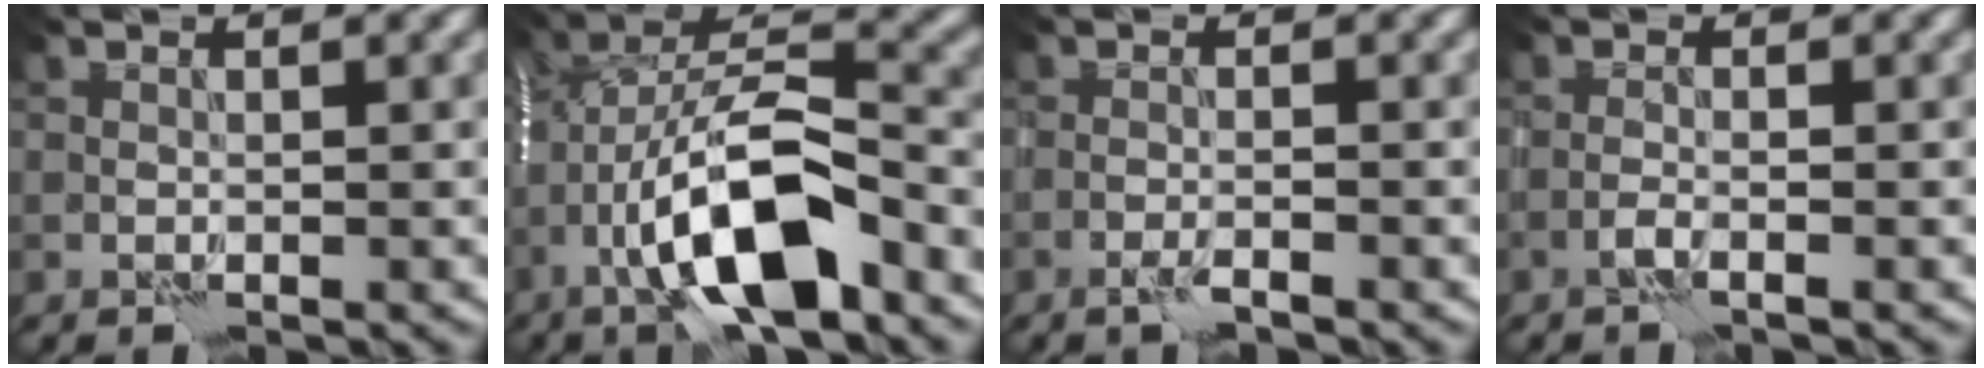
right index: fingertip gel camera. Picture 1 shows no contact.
{"total": 11.7, "force": [-5.2, 3.7, 9.8], "torque": [-0.178, 0.020, -0.087]}
{"total": 1.2, "force": [-0.9, -0.3, 0.7], "torque": [-0.017, 0.002, -0.018]}
{"total": 0.9, "force": [-0.5, -0.4, 0.6], "torque": [-0.014, 0.004, -0.013]}